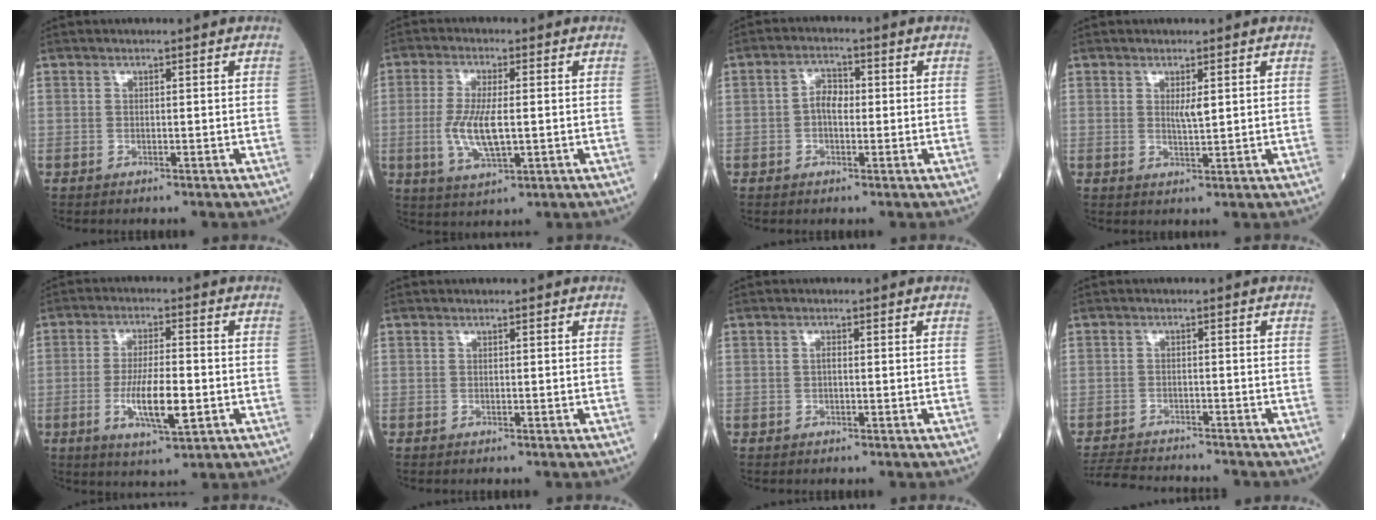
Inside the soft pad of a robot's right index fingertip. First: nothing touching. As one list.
[{"total": 7.4, "force": [-0.8, 2.0, 7.1], "torque": [-0.151, -0.009, -0.013]}, {"total": 3.2, "force": [-0.4, 2.0, 2.5], "torque": [-0.043, 0.013, -0.011]}, {"total": 1.9, "force": [0.7, 0.3, 1.8], "torque": [-0.032, -0.006, 0.012]}, {"total": 8.5, "force": [-2.0, 1.7, 8.0], "torque": [-0.150, -0.009, -0.036]}, {"total": 0.0}, {"total": 0.7, "force": [-0.2, 0.2, 0.6], "torque": [-0.012, 0.002, -0.004]}, {"total": 8.6, "force": [-8.3, 1.1, 2.1], "torque": [-0.037, -0.008, -0.128]}]